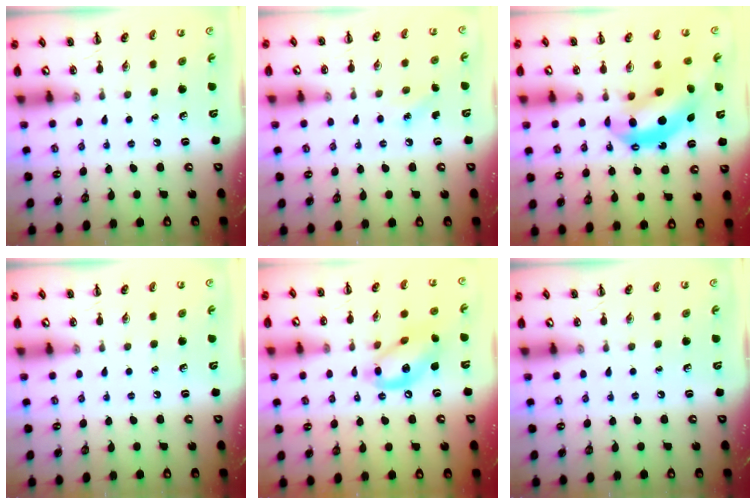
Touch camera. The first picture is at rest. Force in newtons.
{"total": 6.4, "press": 6.1, "slide": 1.8}
{"total": 11.7, "press": 11.3, "slide": 3.0}
{"total": 0.0}
{"total": 13.9, "press": 13.5, "slide": 3.4}
{"total": 0.0}